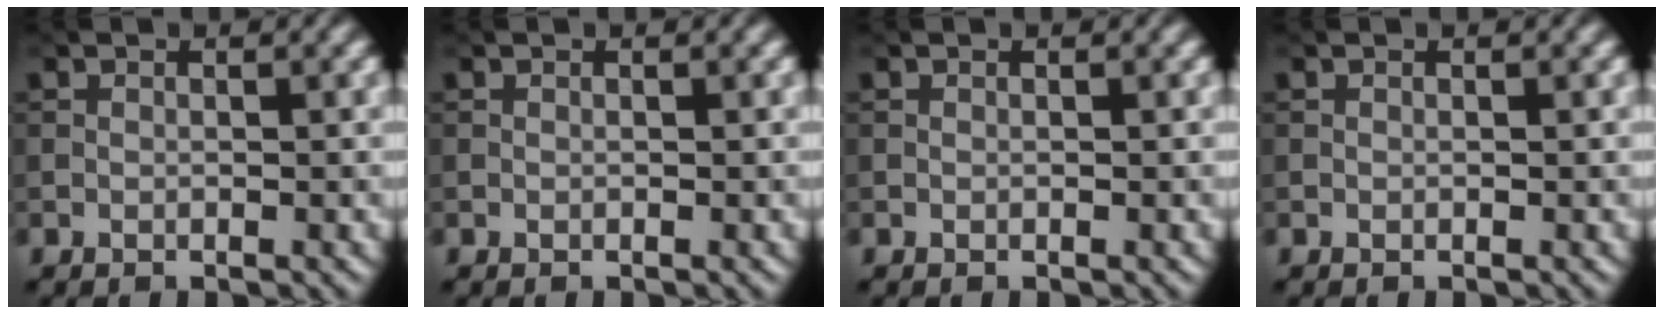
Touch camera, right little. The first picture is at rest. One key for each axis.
{"total": 0.0}
{"total": 0.0}
{"total": 0.0}